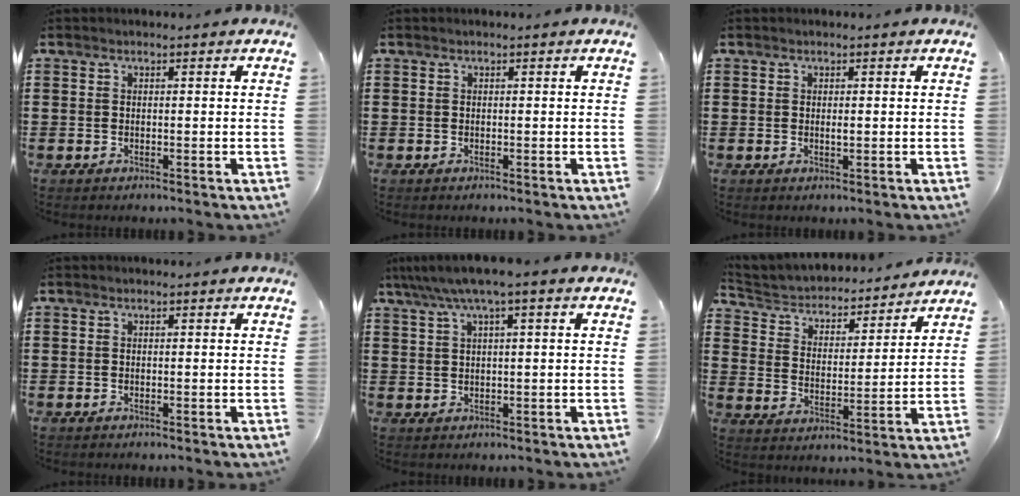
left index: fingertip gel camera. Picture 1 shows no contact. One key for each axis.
{"total": 0.0}
{"total": 0.8, "fx": 0.1, "fy": 0.2, "fz": 0.8, "tx": -0.016, "ty": -0.002, "tz": 0.003}
{"total": 0.0}
{"total": 3.7, "fx": 1.6, "fy": 0.1, "fz": 3.3, "tx": -0.066, "ty": 0.004, "tz": 0.026}
{"total": 3.7, "fx": 3.6, "fy": 1.0, "fz": 0.4, "tx": -0.033, "ty": -0.029, "tz": 0.053}